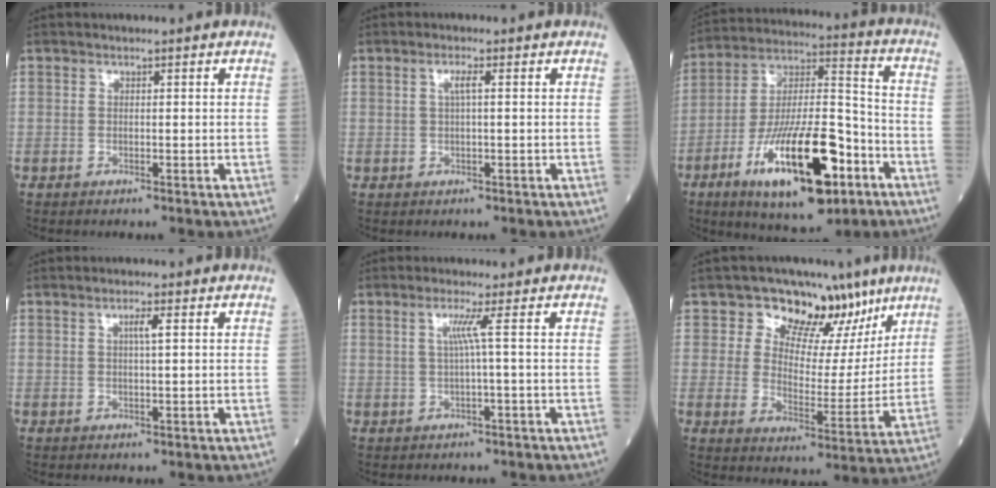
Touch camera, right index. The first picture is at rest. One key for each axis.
{"total": 1.8, "fx": 0.4, "fy": 0.0, "fz": 1.7, "tx": -0.034, "ty": 0.002, "tz": 0.006}
{"total": 21.2, "fx": -9.8, "fy": 6.0, "fz": 17.8, "tx": -0.327, "ty": -0.012, "tz": -0.157}
{"total": 1.9, "fx": 0.5, "fy": -0.1, "fz": 1.8, "tx": -0.033, "ty": 0.001, "tz": 0.008}
{"total": 2.5, "fx": 0.4, "fy": -1.0, "fz": 2.3, "tx": -0.047, "ty": 0.000, "tz": 0.010}
{"total": 11.5, "fx": 7.4, "fy": 6.9, "fz": 5.5, "tx": -0.062, "ty": 0.004, "tz": 0.114}